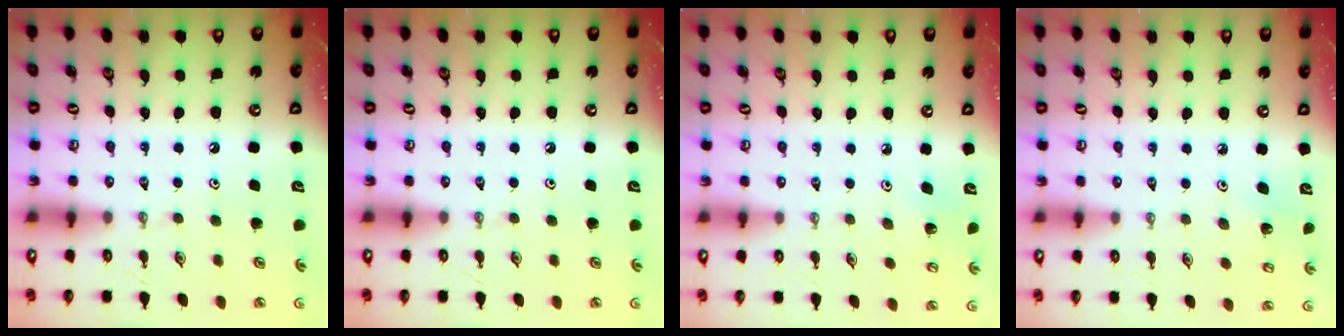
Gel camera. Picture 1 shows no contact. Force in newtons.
{"total": 0.0}
{"total": 3.2, "press": 3.2, "slide": 0.2}
{"total": 3.7, "press": 3.7, "slide": 0.2}